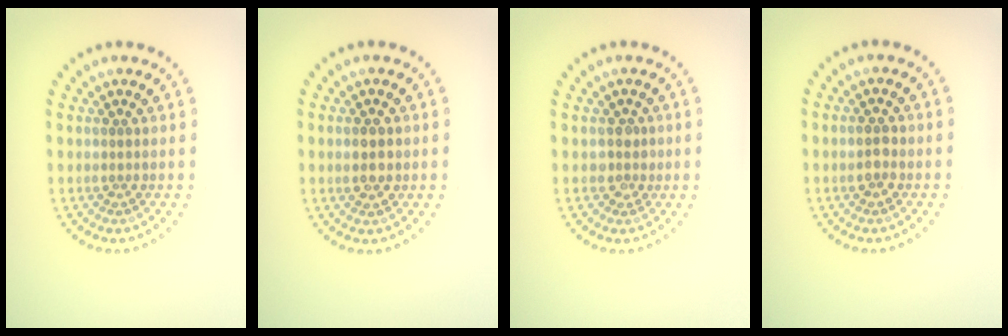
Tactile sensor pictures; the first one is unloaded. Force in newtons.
{"total": 1.9, "press": 1.9, "slide": 0.1}
{"total": 1.3, "press": 1.1, "slide": 0.6}
{"total": 1.5, "press": 1.5, "slide": 0.1}